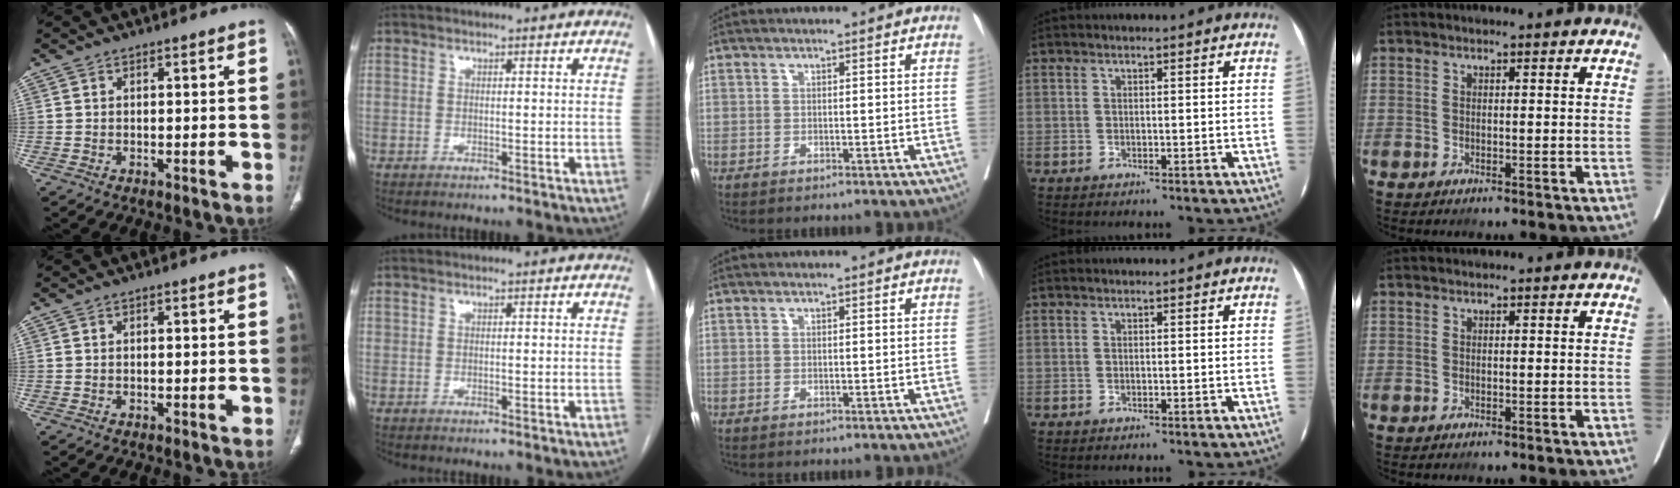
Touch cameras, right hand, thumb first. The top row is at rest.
{"thumb": {"total": 0.5, "force": [0.1, 0.1, 0.5], "torque": [-0.014, 0.002, 0.002]}}